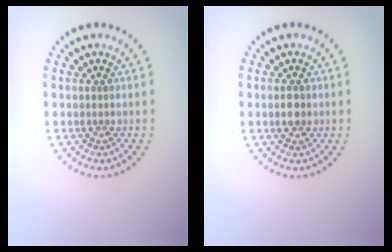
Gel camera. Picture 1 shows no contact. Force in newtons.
{"total": 1.5, "press": 1.5, "slide": 0.2}